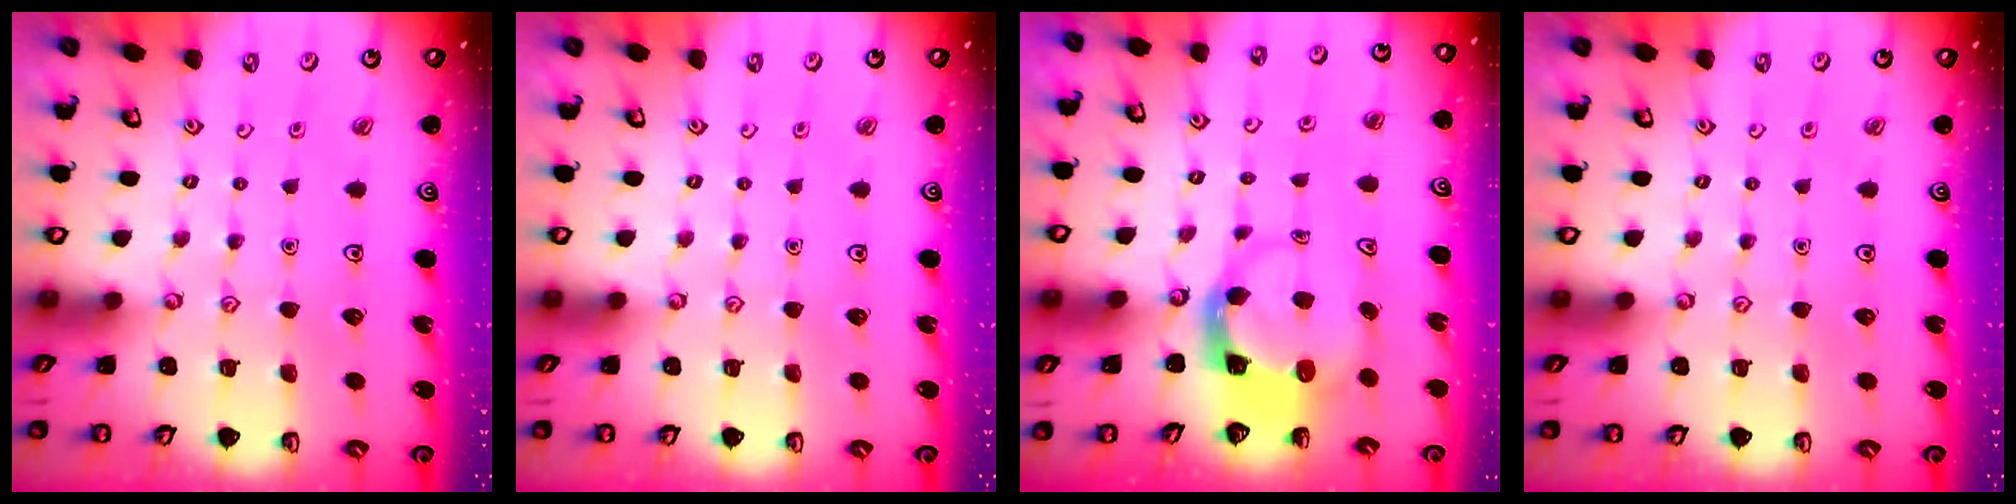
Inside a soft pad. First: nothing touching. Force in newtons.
{"total": 0.0}
{"total": 3.5, "press": 3.5, "slide": 0.5}
{"total": 0.0}